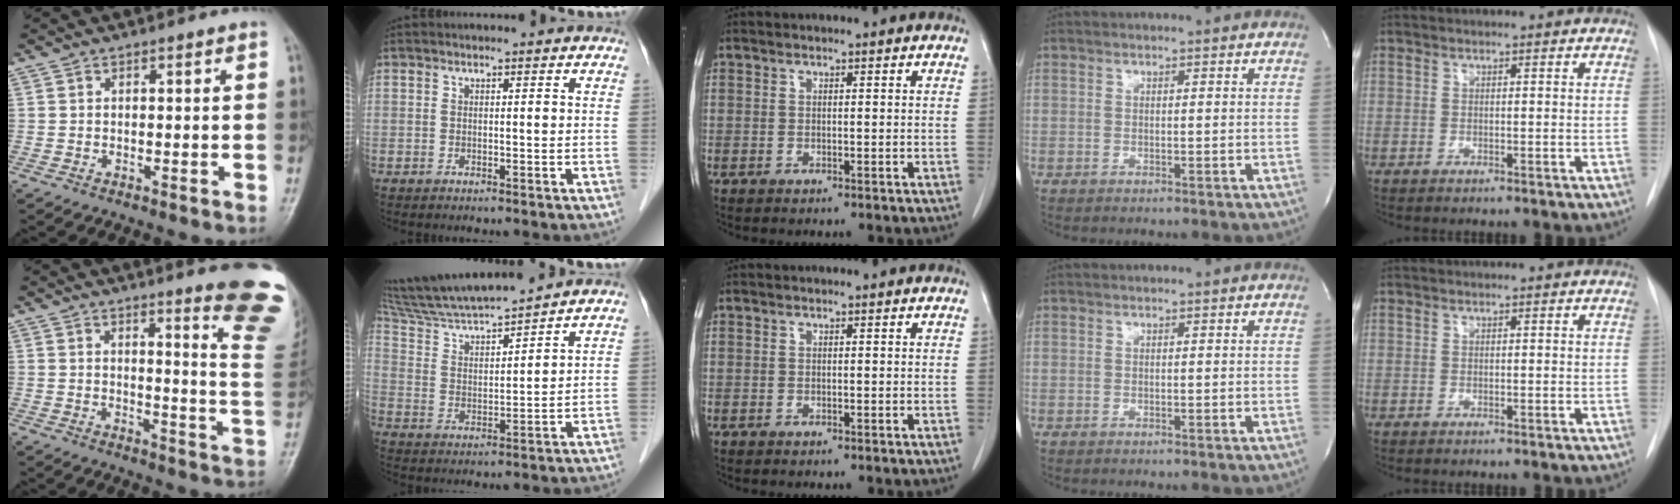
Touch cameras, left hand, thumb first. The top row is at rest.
{"thumb": {"total": 15.0, "force": [12.0, 0.8, 8.9], "torque": [-0.086, -0.127, 0.129]}, "index": {"total": 14.2, "force": [13.1, -0.1, 5.4], "torque": [-0.107, 0.010, 0.239]}}